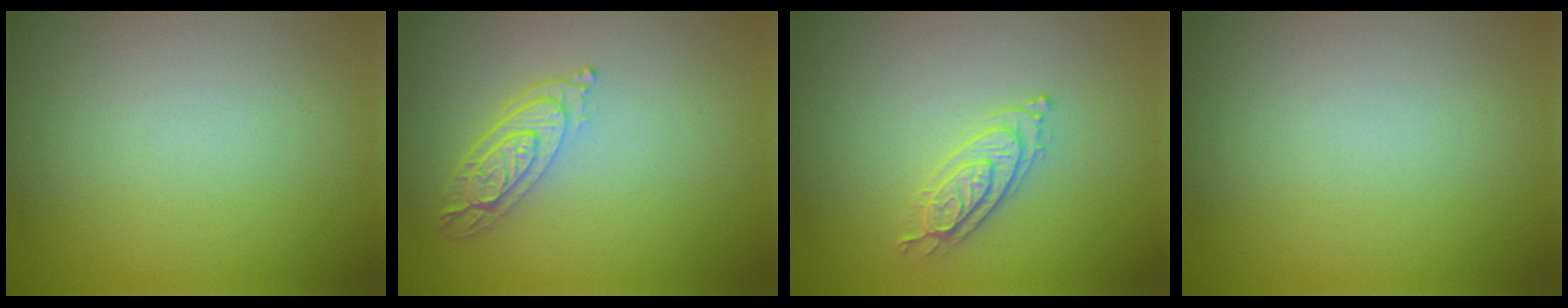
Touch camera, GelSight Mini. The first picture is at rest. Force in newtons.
{"total": 3.6, "press": 3.1, "slide": 1.8}
{"total": 2.2, "press": 2.2, "slide": 0.4}
{"total": 0.0}